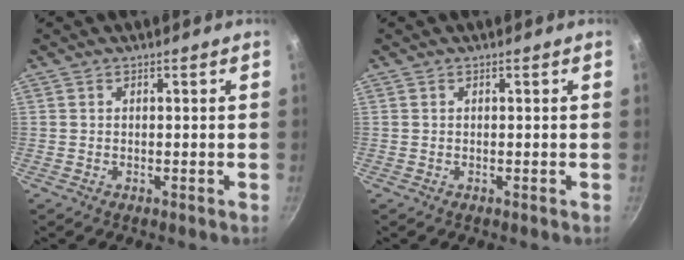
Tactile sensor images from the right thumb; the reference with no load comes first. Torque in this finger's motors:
{"motor_torque": [0.00, 0.00, 0.01, 0.00, 0.00]}